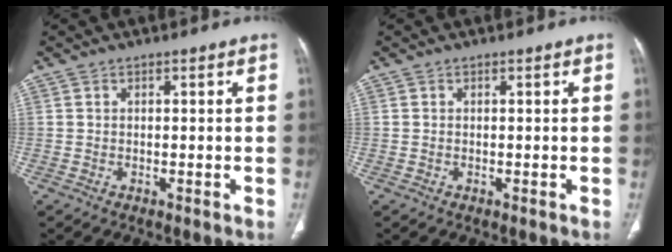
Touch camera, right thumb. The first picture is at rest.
{"total": 0.0}